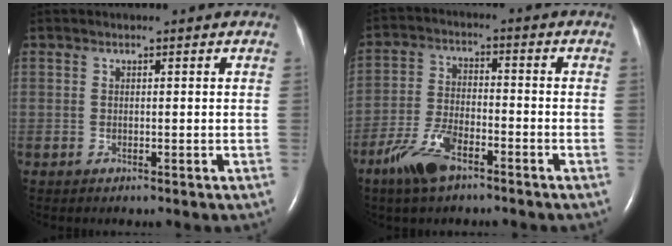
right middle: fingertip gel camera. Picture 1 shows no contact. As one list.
[{"total": 7.8, "force": [-5.2, 2.7, 5.2], "torque": [-0.119, -0.006, -0.101]}]